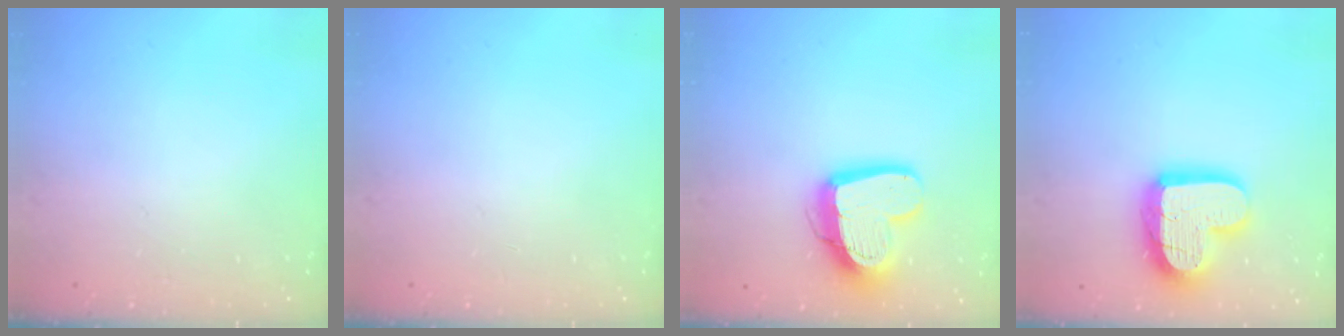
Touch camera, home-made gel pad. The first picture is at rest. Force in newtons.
{"total": 0.0}
{"total": 15.0, "press": 14.9, "slide": 1.3}
{"total": 18.3, "press": 18.2, "slide": 1.9}